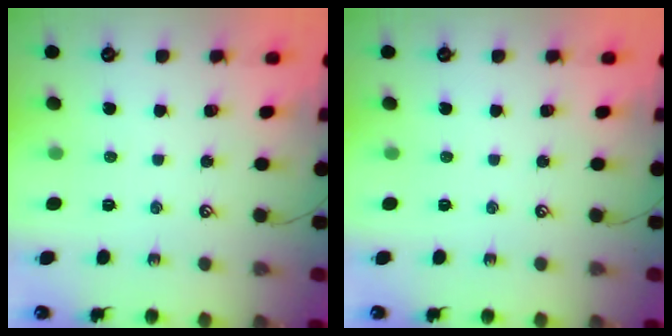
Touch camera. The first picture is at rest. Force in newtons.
{"total": 0.0}